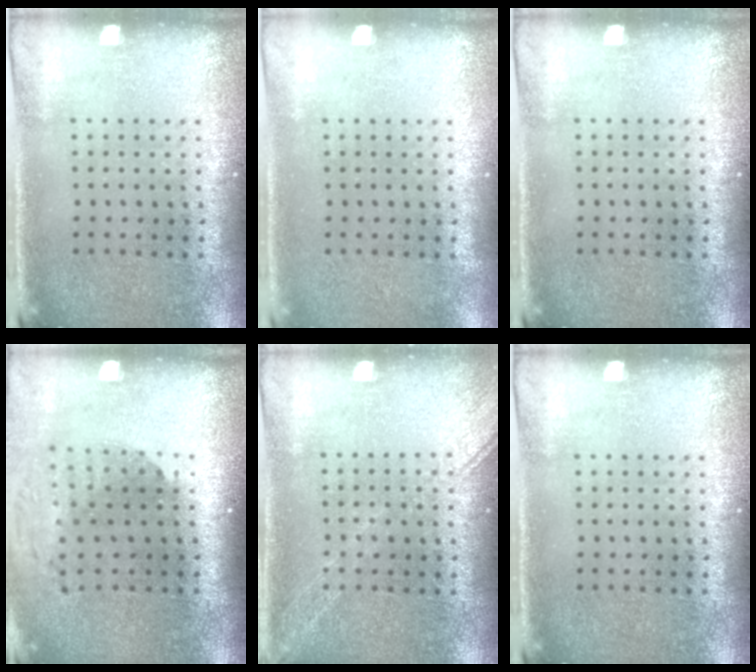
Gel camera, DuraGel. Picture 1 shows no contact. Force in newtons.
{"total": 0.0}
{"total": 0.0}
{"total": 1.6, "press": 1.3, "slide": 0.9}
{"total": 2.4, "press": 2.3, "slide": 0.4}
{"total": 0.0}